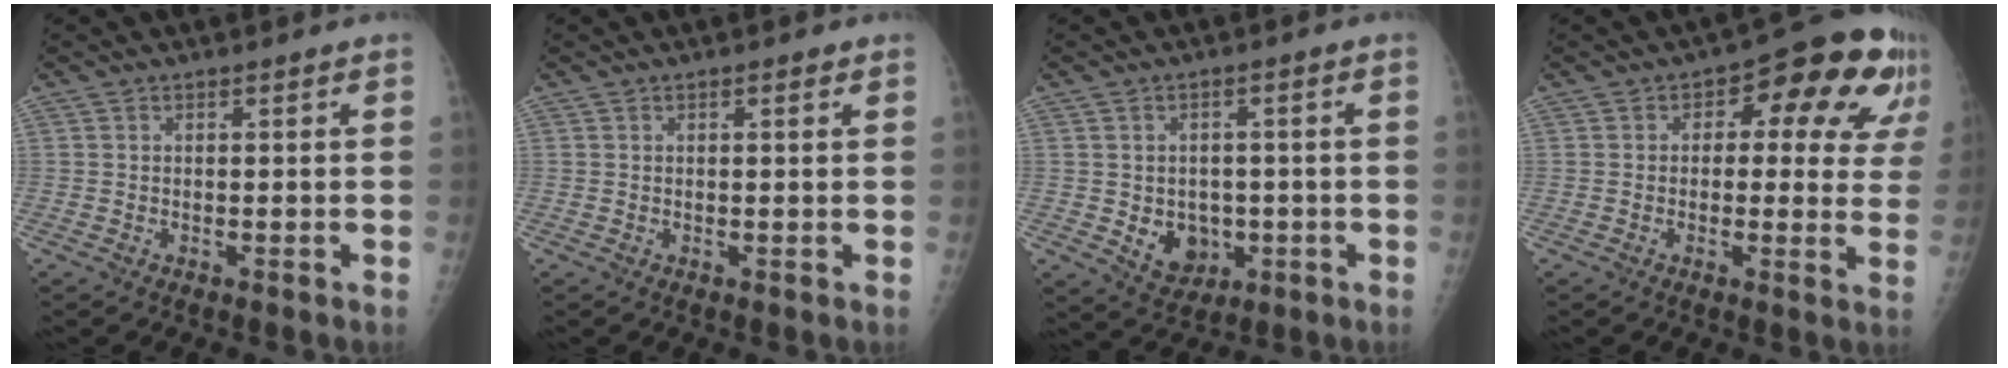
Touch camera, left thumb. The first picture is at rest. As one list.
[{"total": 0.9, "force": [0.5, 0.3, 0.8], "torque": [-0.011, 0.001, 0.005]}, {"total": 7.2, "force": [-1.4, 5.8, 3.9], "torque": [-0.027, 0.002, -0.008]}, {"total": 14.9, "force": [5.8, 7.8, 11.4], "torque": [-0.079, 0.006, 0.060]}]